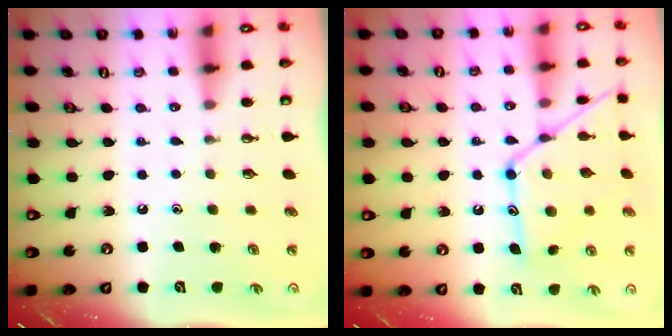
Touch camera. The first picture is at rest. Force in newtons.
{"total": 15.7, "press": 15.7, "slide": 1.2}